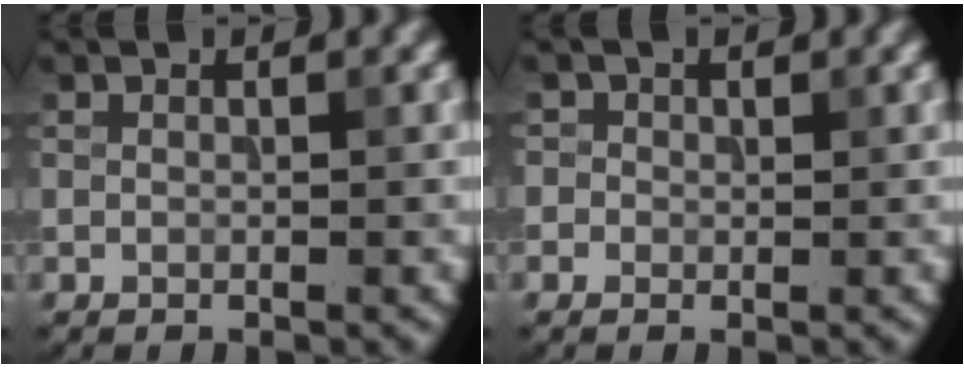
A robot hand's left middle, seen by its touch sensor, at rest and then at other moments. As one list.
[{"total": 1.3, "force": [0.3, 1.2, 0.3], "torque": [0.004, -0.001, -0.004]}]